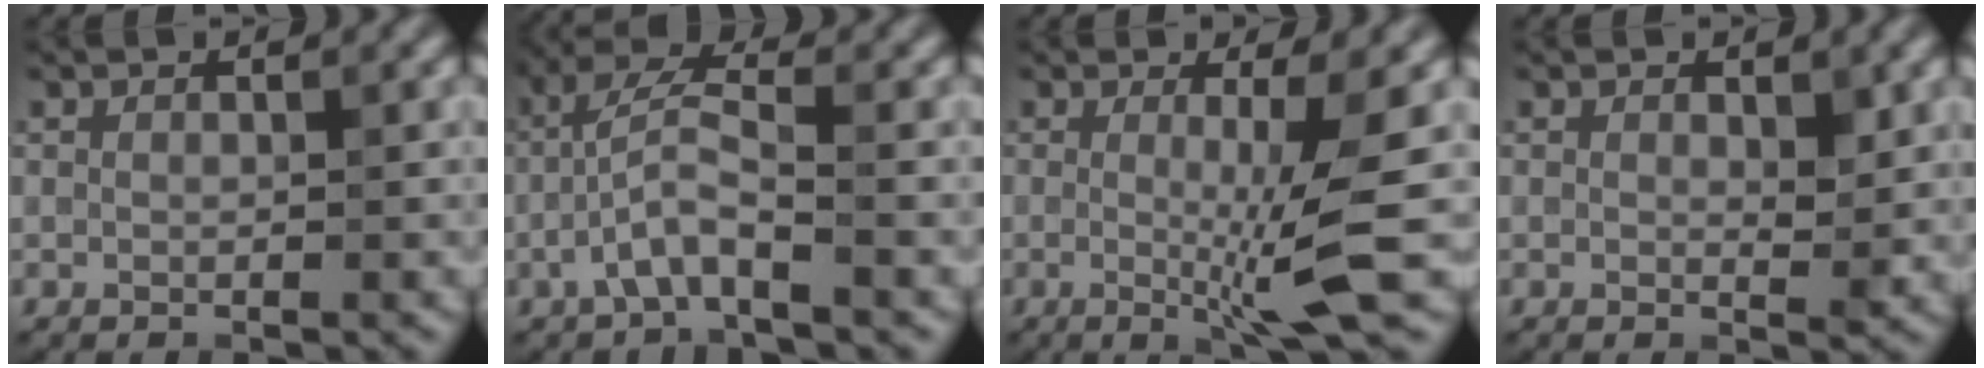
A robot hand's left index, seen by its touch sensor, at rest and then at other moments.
{"total": 3.9, "force": [-1.6, 0.9, 3.5], "torque": [-0.075, 0.013, -0.038]}
{"total": 5.5, "force": [-0.2, 0.7, 5.5], "torque": [-0.089, -0.015, -0.006]}
{"total": 1.4, "force": [0.4, 0.6, 1.2], "torque": [-0.015, -0.008, 0.007]}